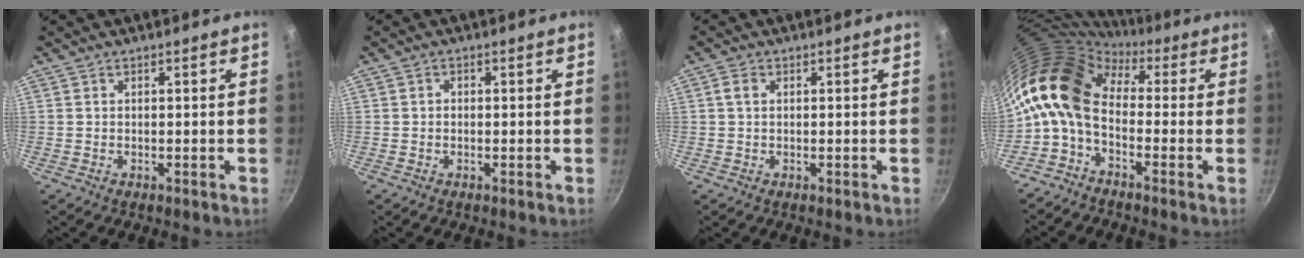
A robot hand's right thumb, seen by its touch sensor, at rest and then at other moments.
{"total": 1.1, "force": [0.0, 0.9, 0.5], "torque": [-0.008, 0.006, -0.001]}
{"total": 2.0, "force": [0.5, 1.4, 1.3], "torque": [-0.023, 0.003, 0.008]}
{"total": 14.1, "force": [-0.2, 9.2, 10.7], "torque": [-0.194, 0.032, -0.027]}